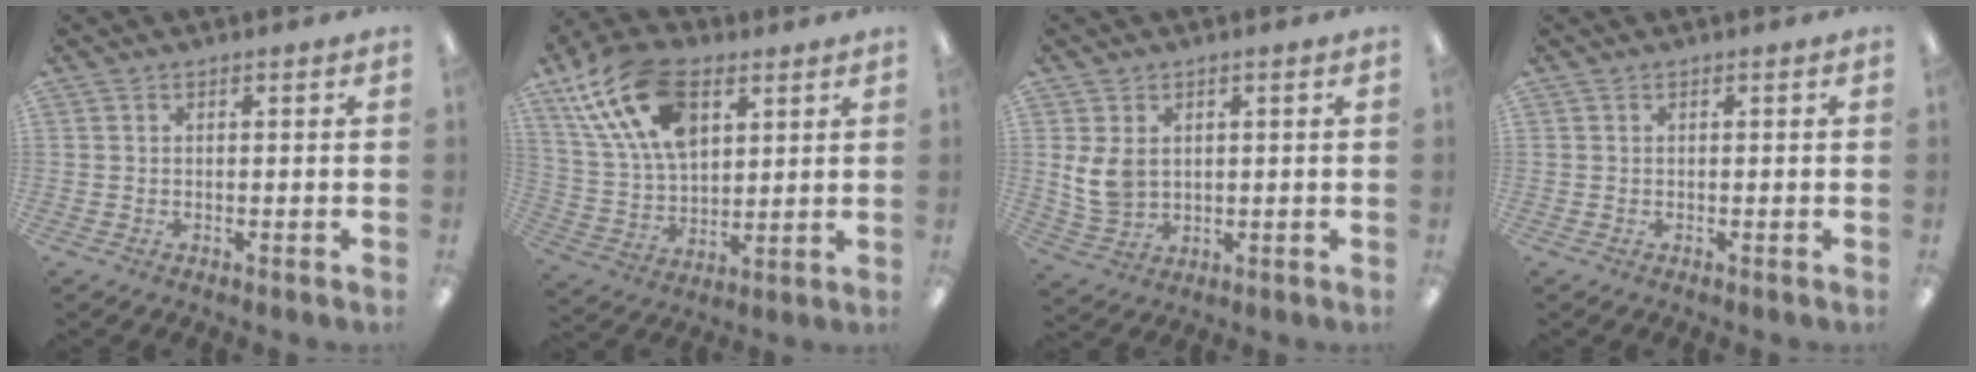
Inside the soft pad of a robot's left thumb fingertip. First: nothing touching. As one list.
[{"total": 19.9, "force": [9.3, 11.7, 13.1], "torque": [-0.273, -0.014, 0.166]}, {"total": 6.7, "force": [1.5, 5.0, 4.2], "torque": [-0.096, 0.000, 0.027]}, {"total": 0.0}]